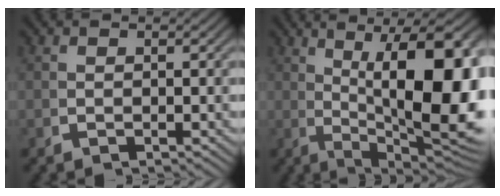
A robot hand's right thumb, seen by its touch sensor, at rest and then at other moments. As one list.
[{"total": 15.9, "force": [0.7, 7.6, 14.0], "torque": [-0.199, -0.039, 0.041]}]